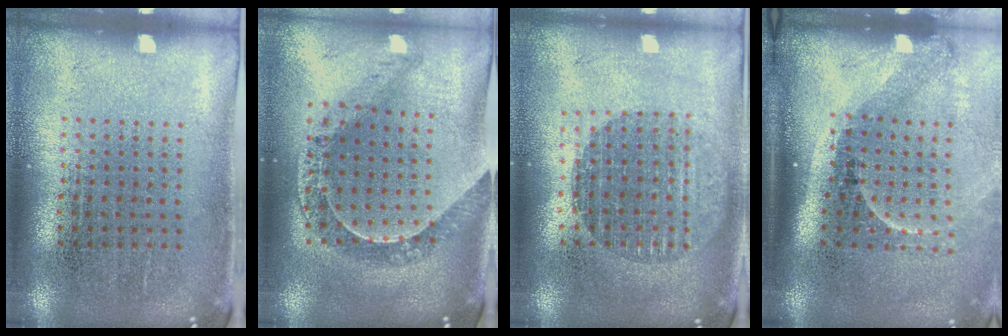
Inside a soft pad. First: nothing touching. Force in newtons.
{"total": 1.1, "press": 1.1, "slide": 0.1}
{"total": 1.7, "press": 1.5, "slide": 0.8}
{"total": 2.2, "press": 1.5, "slide": 1.7}